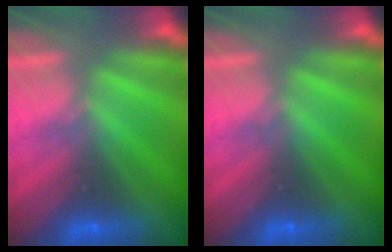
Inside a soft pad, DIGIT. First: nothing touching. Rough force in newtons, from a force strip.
{"total": 0.0}